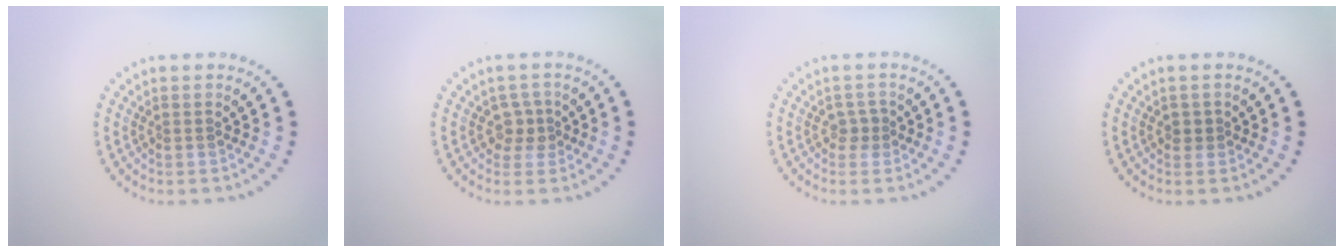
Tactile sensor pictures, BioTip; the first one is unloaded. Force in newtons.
{"total": 1.9, "press": 1.6, "slide": 1.0}
{"total": 1.2, "press": 1.0, "slide": 0.6}
{"total": 1.0, "press": 0.9, "slide": 0.4}